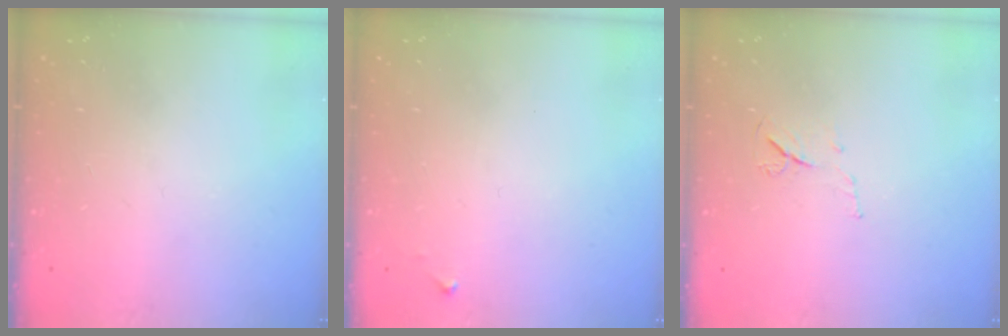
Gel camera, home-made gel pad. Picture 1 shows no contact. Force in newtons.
{"total": 3.9, "press": 3.9, "slide": 0.6}
{"total": 4.7, "press": 4.6, "slide": 0.8}